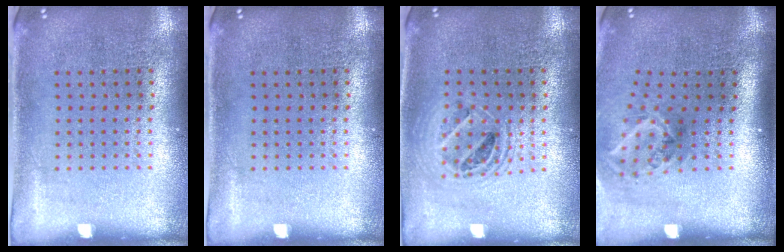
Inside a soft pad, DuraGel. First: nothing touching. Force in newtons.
{"total": 0.0}
{"total": 1.5, "press": 1.3, "slide": 0.7}
{"total": 2.0, "press": 1.3, "slide": 1.5}